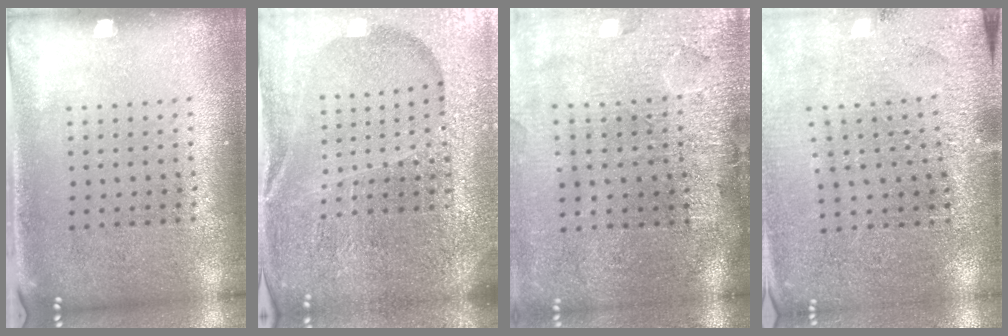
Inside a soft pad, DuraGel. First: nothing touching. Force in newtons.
{"total": 5.8, "press": 5.1, "slide": 2.7}
{"total": 4.6, "press": 3.7, "slide": 2.8}
{"total": 2.8, "press": 2.8, "slide": 0.2}